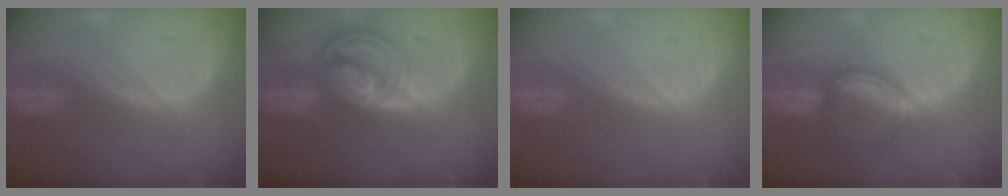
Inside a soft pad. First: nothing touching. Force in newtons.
{"total": 8.5, "press": 7.3, "slide": 4.4}
{"total": 0.0}
{"total": 5.2, "press": 4.9, "slide": 1.5}